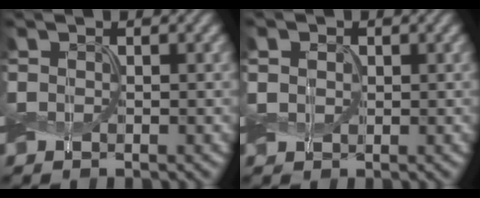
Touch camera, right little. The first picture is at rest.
{"total": 1.6, "force": [0.3, 1.4, 0.7], "torque": [-0.017, 0.001, 0.002]}